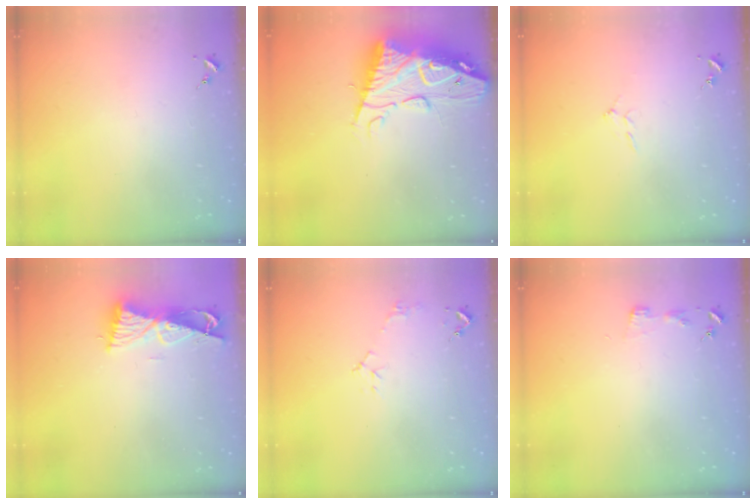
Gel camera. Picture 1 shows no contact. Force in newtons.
{"total": 17.9, "press": 17.8, "slide": 1.7}
{"total": 5.0, "press": 5.0, "slide": 0.9}
{"total": 8.5, "press": 8.4, "slide": 1.0}
{"total": 5.3, "press": 5.3, "slide": 0.7}
{"total": 2.9, "press": 2.9, "slide": 0.3}